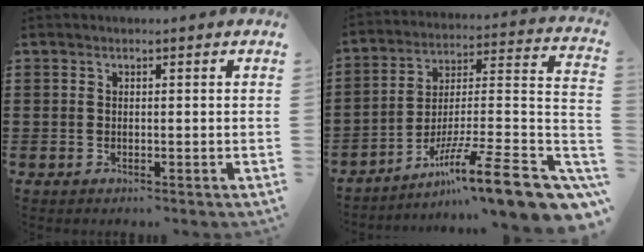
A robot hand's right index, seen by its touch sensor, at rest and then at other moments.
{"total": 13.6, "force": [-8.7, 1.4, 10.3], "torque": [-0.156, 0.014, -0.153]}